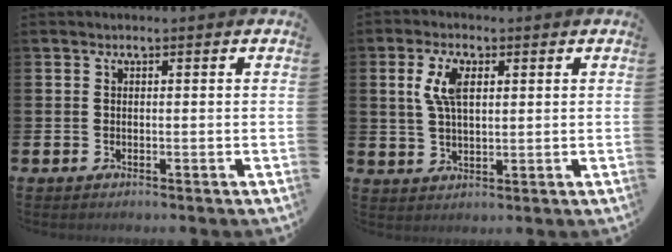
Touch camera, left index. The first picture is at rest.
{"total": 5.5, "force": [2.4, 2.6, 4.3], "torque": [-0.069, 0.000, 0.035]}